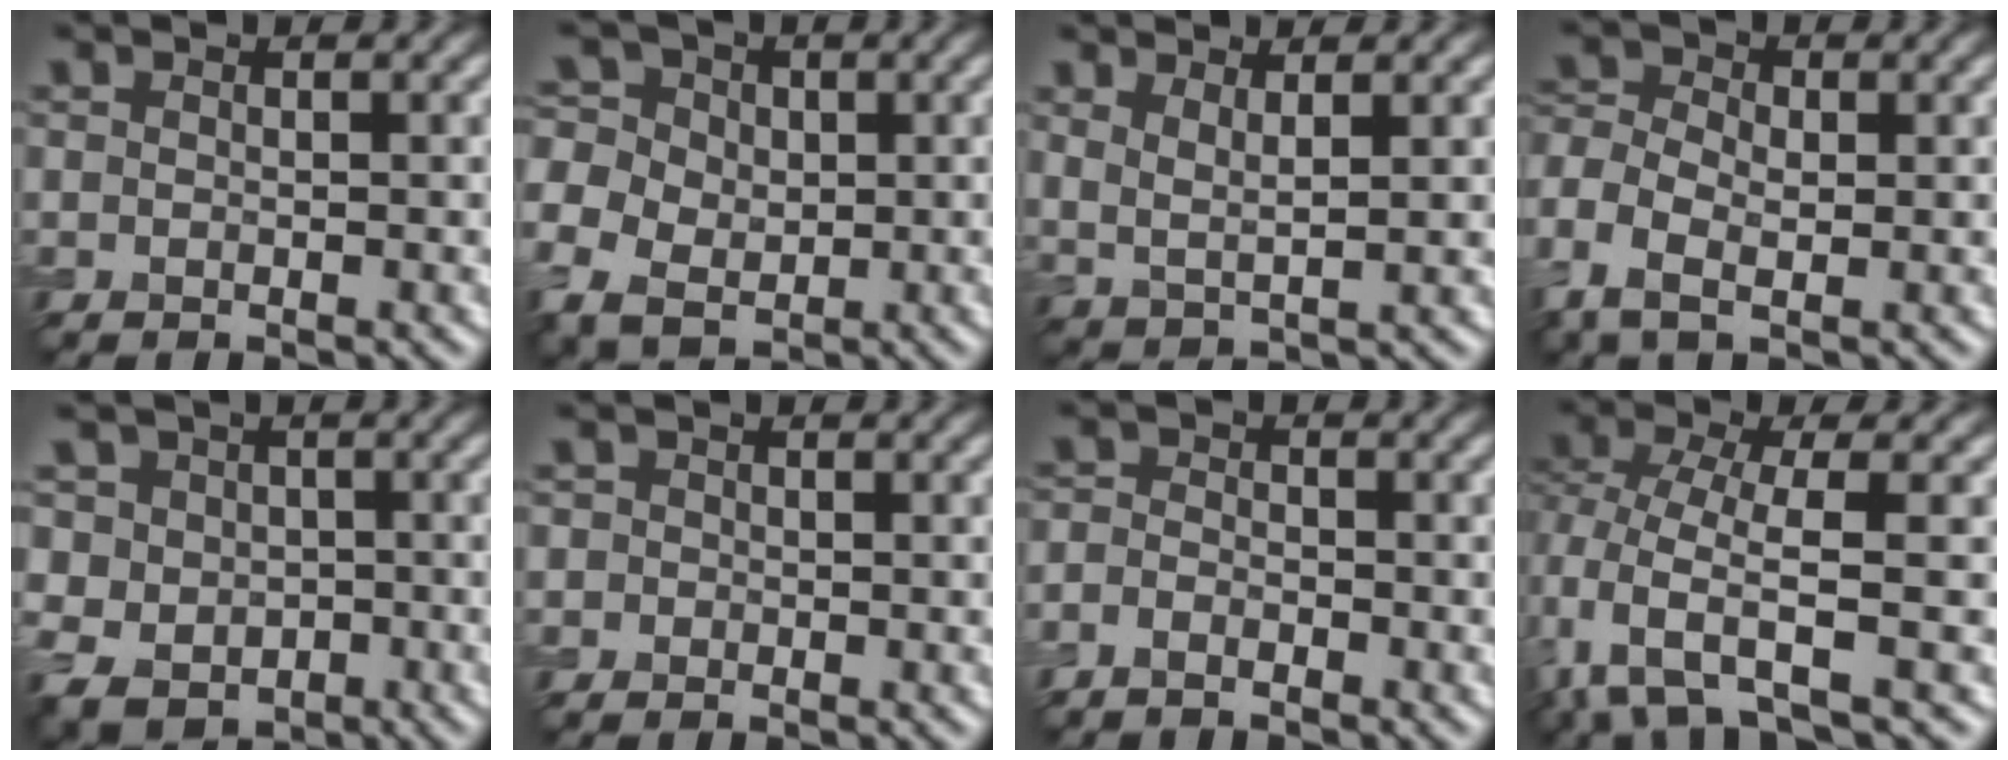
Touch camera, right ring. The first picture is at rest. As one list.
[{"total": 7.1, "force": [-1.0, 6.2, 3.3], "torque": [-0.081, 0.003, -0.041]}, {"total": 2.4, "force": [1.7, 0.6, 1.6], "torque": [-0.033, -0.008, 0.034]}, {"total": 4.9, "force": [-1.5, 3.3, 3.3], "torque": [-0.092, 0.000, -0.034]}, {"total": 7.4, "force": [0.1, 6.9, 2.5], "torque": [-0.063, 0.023, -0.030]}, {"total": 1.4, "force": [0.1, 1.4, 0.2], "torque": [0.017, 0.004, -0.016]}, {"total": 2.0, "force": [-1.6, 1.0, 0.7], "torque": [-0.012, 0.002, -0.041]}, {"total": 5.2, "force": [-1.5, 2.0, 4.5], "torque": [-0.096, -0.003, -0.038]}]